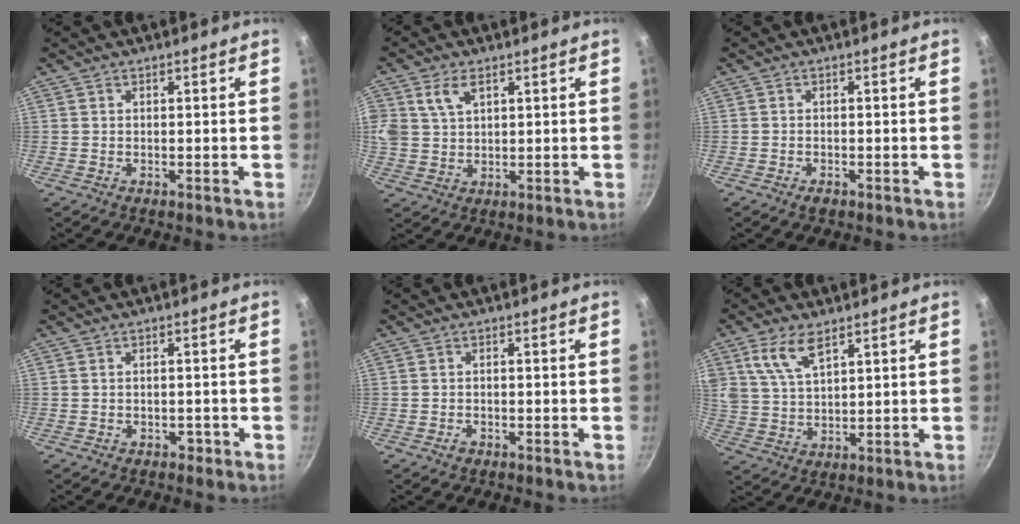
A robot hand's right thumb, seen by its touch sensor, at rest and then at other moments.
{"total": 6.4, "force": [3.0, 4.1, 3.9], "torque": [-0.064, 0.000, 0.061]}
{"total": 1.5, "force": [-1.0, 0.8, 0.9], "torque": [-0.019, 0.006, -0.015]}
{"total": 1.4, "force": [-0.8, 1.0, 0.5], "torque": [0.001, 0.013, -0.004]}
{"total": 1.1, "force": [-0.8, 0.6, 0.5], "torque": [-0.013, 0.008, -0.015]}
{"total": 8.1, "force": [4.5, 3.9, 5.5], "torque": [-0.104, -0.015, 0.093]}